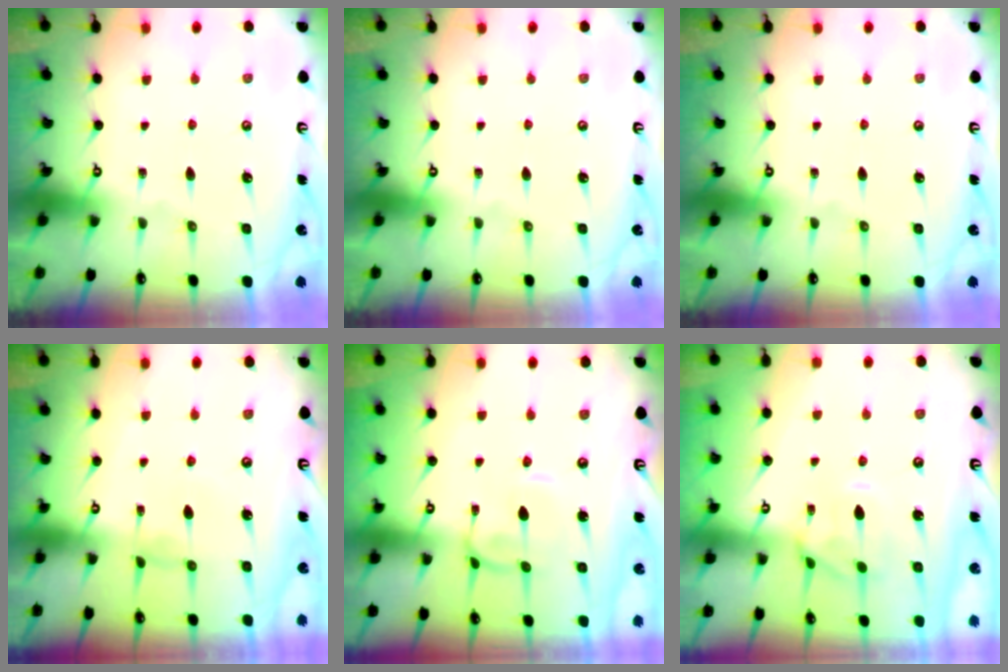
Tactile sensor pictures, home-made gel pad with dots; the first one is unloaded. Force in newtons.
{"total": 0.0}
{"total": 0.0}
{"total": 0.6, "press": 0.4, "slide": 0.5}
{"total": 2.0, "press": 2.0, "slide": 0.5}
{"total": 1.2, "press": 0.7, "slide": 1.0}